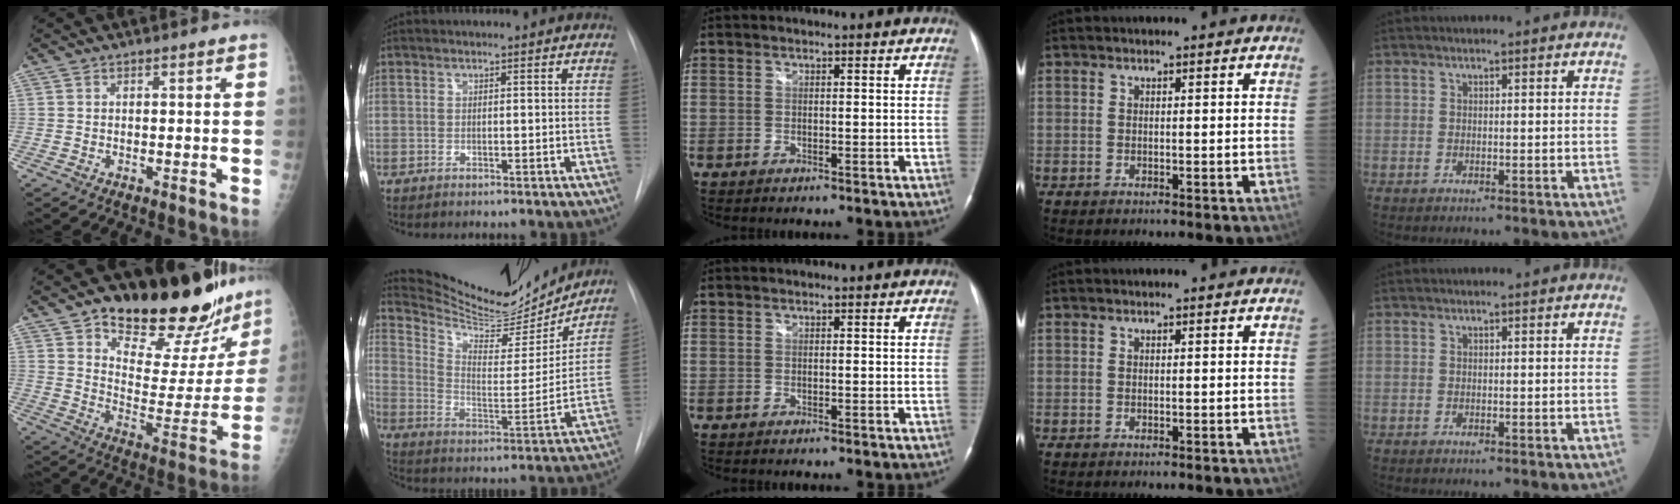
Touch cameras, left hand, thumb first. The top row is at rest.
{"thumb": {"total": 25.5, "force": [19.8, 9.5, 12.9], "torque": [-0.135, -0.107, 0.277]}, "index": {"total": 19.8, "force": [18.8, 4.1, 4.5], "torque": [-0.080, -0.037, 0.284]}}